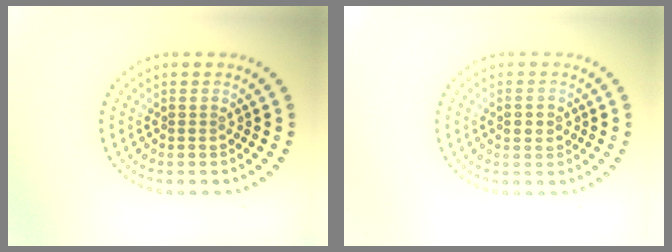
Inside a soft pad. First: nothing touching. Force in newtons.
{"total": 2.1, "press": 2.1, "slide": 0.1}